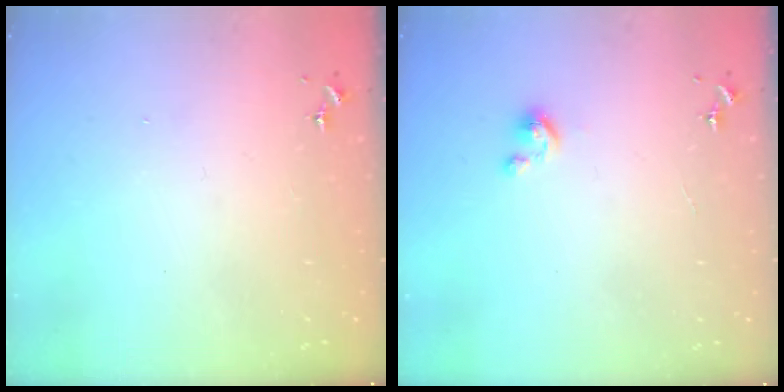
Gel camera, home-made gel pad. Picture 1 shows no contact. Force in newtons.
{"total": 2.4, "press": 2.4, "slide": 0.2}